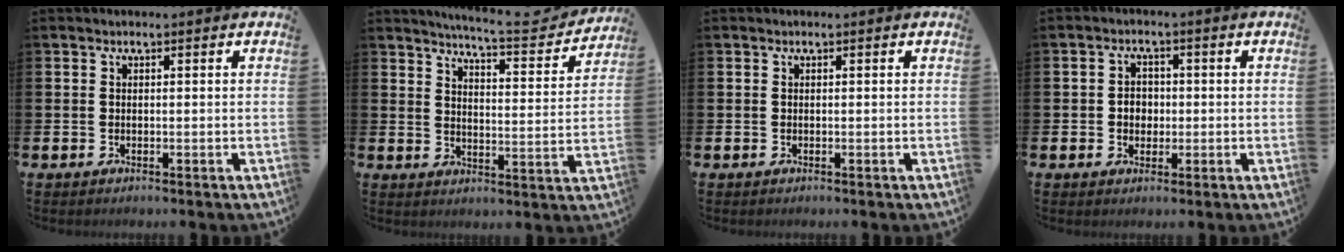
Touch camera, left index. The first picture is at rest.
{"total": 5.7, "force": [5.5, 0.2, 1.5], "torque": [-0.032, -0.050, 0.088]}
{"total": 0.0}
{"total": 2.7, "force": [0.0, 2.4, 1.2], "torque": [-0.012, 0.001, -0.008]}